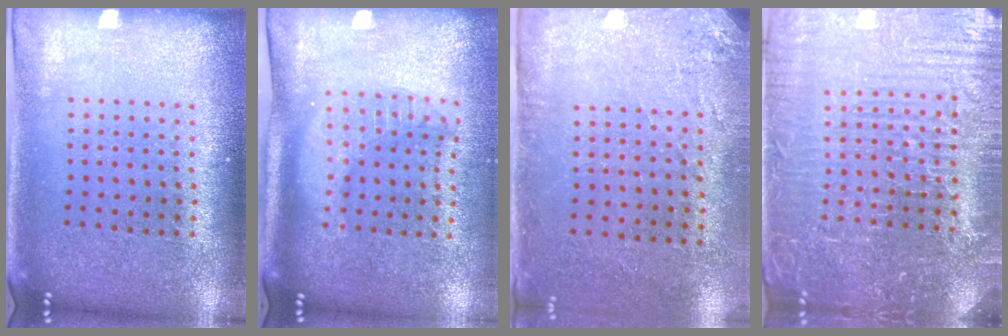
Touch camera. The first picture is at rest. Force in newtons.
{"total": 1.8, "press": 1.4, "slide": 1.0}
{"total": 2.8, "press": 2.3, "slide": 1.6}
{"total": 5.2, "press": 4.9, "slide": 1.7}